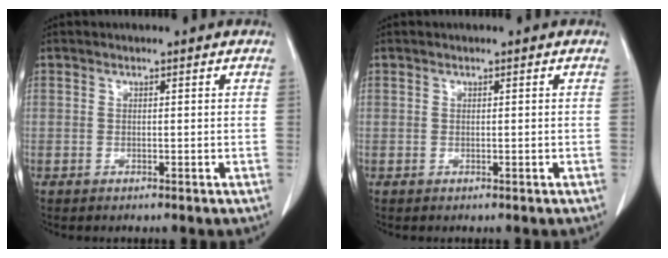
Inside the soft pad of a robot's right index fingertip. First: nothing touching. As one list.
[{"total": 0.0}]